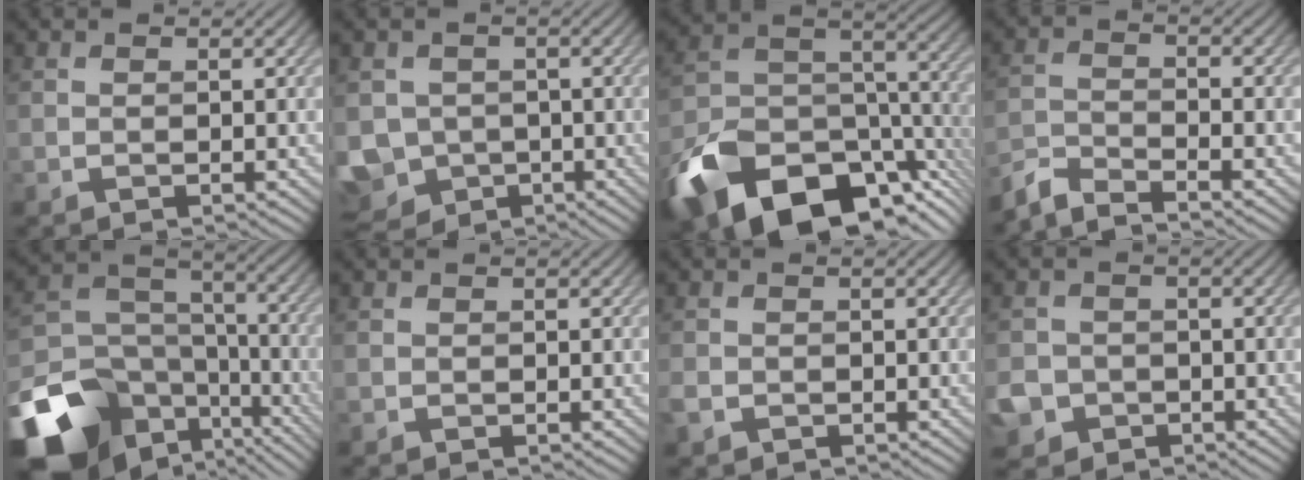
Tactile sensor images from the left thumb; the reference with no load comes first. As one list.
[{"total": 7.0, "force": [-2.3, 6.0, 2.7], "torque": [-0.074, -0.029, -0.045]}, {"total": 19.1, "force": [-11.8, 10.6, 10.5], "torque": [-0.237, -0.047, -0.188]}, {"total": 4.7, "force": [-4.4, 0.6, 1.5], "torque": [-0.035, -0.007, -0.095]}, {"total": 18.4, "force": [-10.8, 12.4, 8.3], "torque": [-0.230, -0.049, -0.150]}, {"total": 0.0}, {"total": 1.8, "force": [-0.9, 1.4, 0.7], "torque": [-0.021, -0.010, -0.021]}, {"total": 5.7, "force": [-2.6, 4.8, 1.4], "torque": [-0.039, -0.019, -0.058]}]